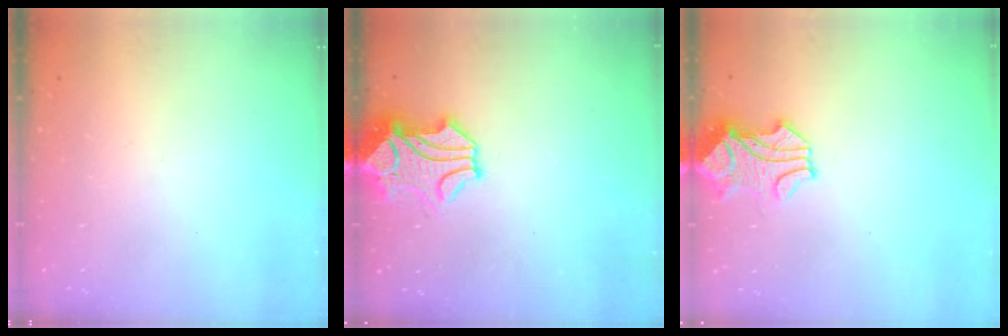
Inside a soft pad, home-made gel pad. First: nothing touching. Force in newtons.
{"total": 1.4, "press": 0.7, "slide": 1.3}
{"total": 1.6, "press": 1.5, "slide": 0.5}